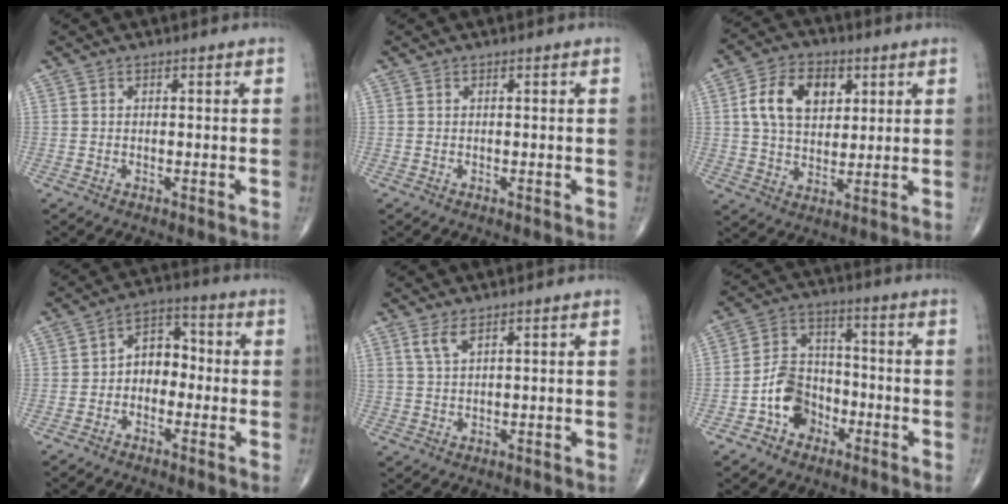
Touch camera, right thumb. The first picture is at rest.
{"total": 0.0}
{"total": 12.1, "force": [3.5, 8.1, 8.4], "torque": [-0.119, -0.002, 0.061]}
{"total": 6.8, "force": [-1.0, 5.0, 4.5], "torque": [-0.038, 0.031, -0.034]}
{"total": 3.0, "force": [2.0, 0.9, 2.1], "torque": [-0.047, -0.005, 0.046]}
{"total": 9.6, "force": [-3.8, 7.3, 4.8], "torque": [-0.057, 0.042, -0.074]}